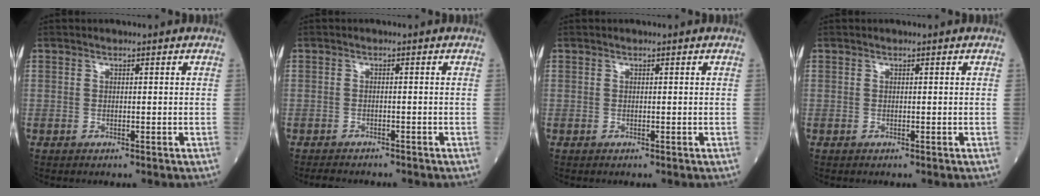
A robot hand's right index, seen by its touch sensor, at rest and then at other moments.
{"total": 3.2, "force": [-2.8, 1.3, 0.7], "torque": [-0.014, -0.003, -0.042]}
{"total": 0.0}
{"total": 0.0}